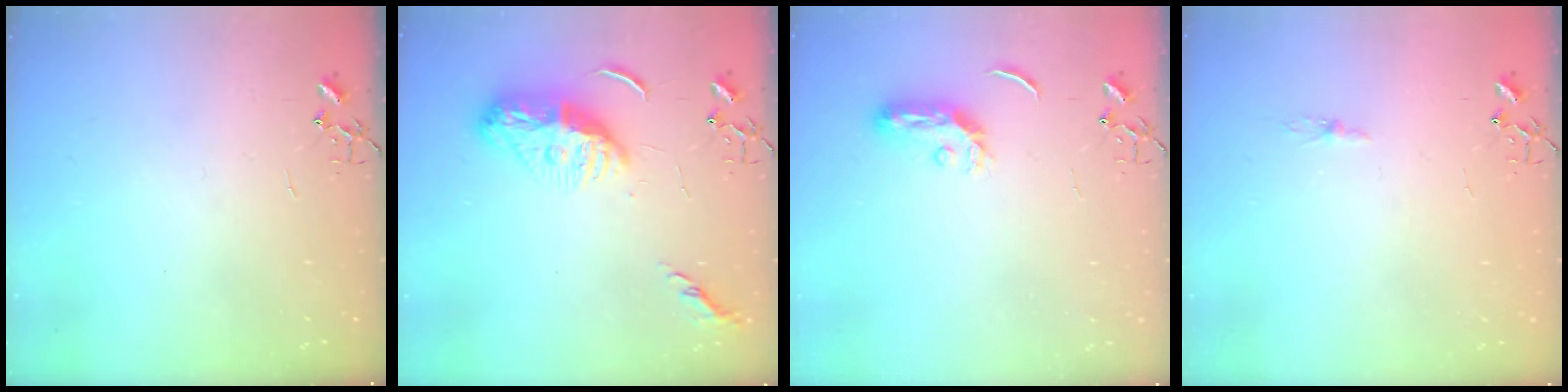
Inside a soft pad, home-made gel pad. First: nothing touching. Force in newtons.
{"total": 11.1, "press": 11.1, "slide": 1.0}
{"total": 7.6, "press": 7.6, "slide": 0.4}
{"total": 2.2, "press": 2.2, "slide": 0.3}